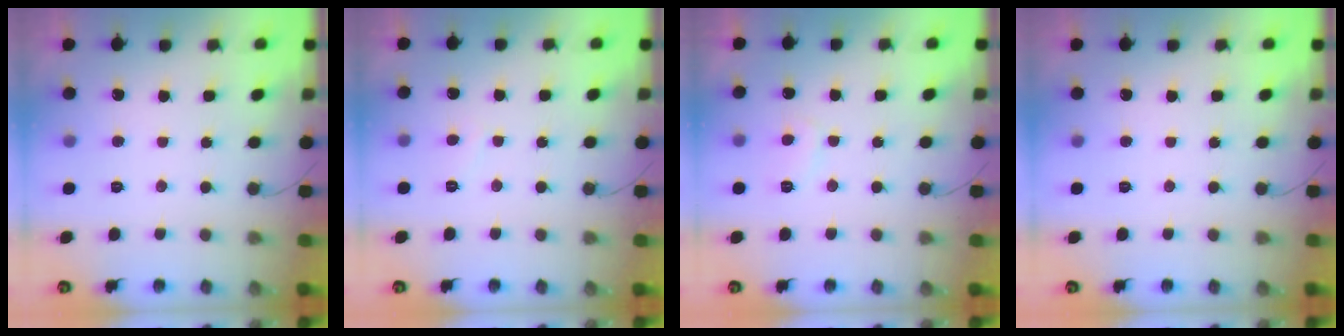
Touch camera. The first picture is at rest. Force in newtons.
{"total": 3.1, "press": 3.1, "slide": 0.4}
{"total": 3.7, "press": 3.6, "slide": 0.7}
{"total": 0.0}